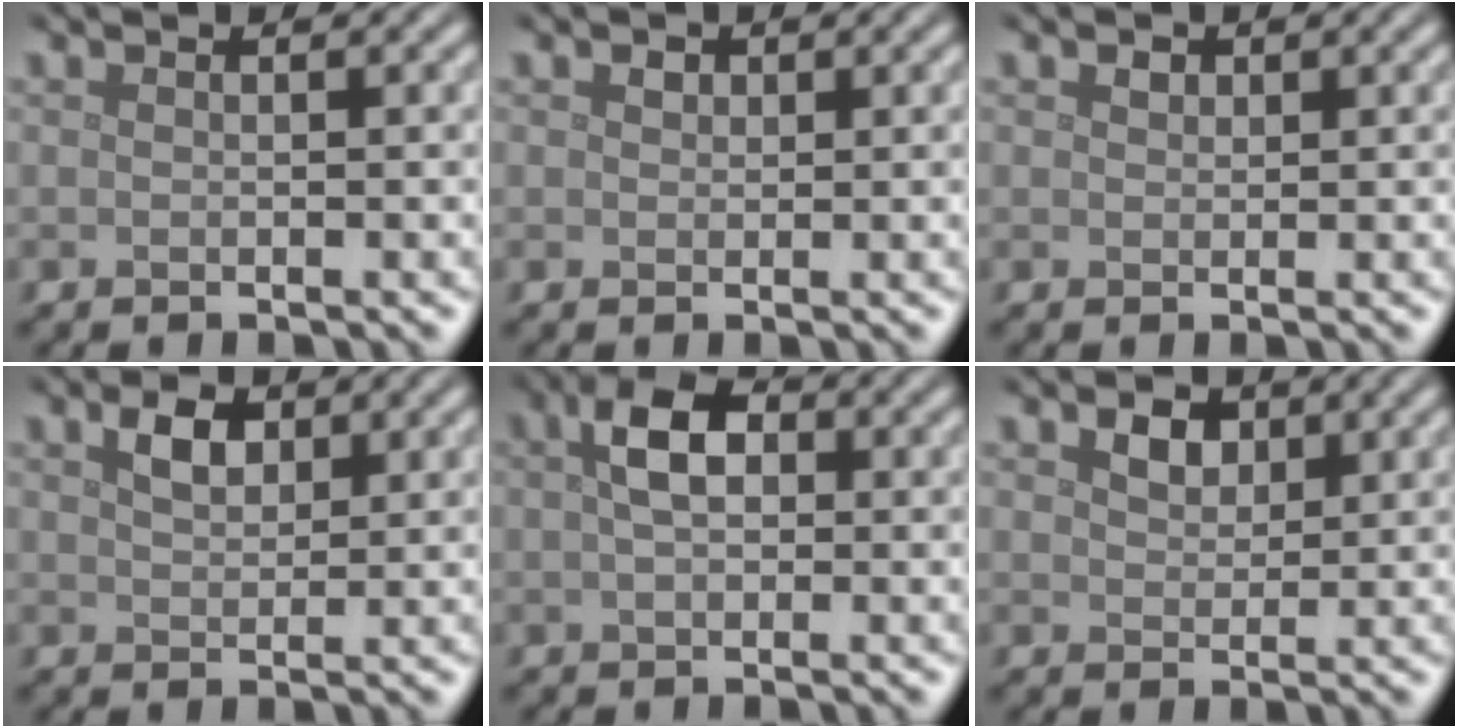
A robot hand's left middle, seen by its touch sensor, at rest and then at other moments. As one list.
[{"total": 0.8, "force": [0.4, 0.6, 0.3], "torque": [-0.006, -0.001, 0.006]}, {"total": 0.8, "force": [0.5, 0.6, 0.3], "torque": [-0.007, -0.002, 0.007]}, {"total": 2.2, "force": [1.1, 1.4, 1.4], "torque": [-0.029, 0.005, 0.021]}, {"total": 3.9, "force": [0.7, 2.4, 3.0], "torque": [-0.055, 0.011, 0.004]}, {"total": 2.1, "force": [1.1, 1.5, 1.1], "torque": [-0.023, 0.003, 0.017]}]